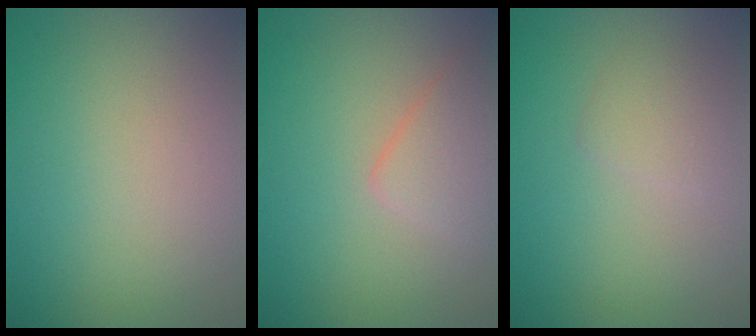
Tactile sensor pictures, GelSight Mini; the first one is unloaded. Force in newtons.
{"total": 2.7, "press": 2.7, "slide": 0.0}
{"total": 1.5, "press": 1.5, "slide": 0.2}